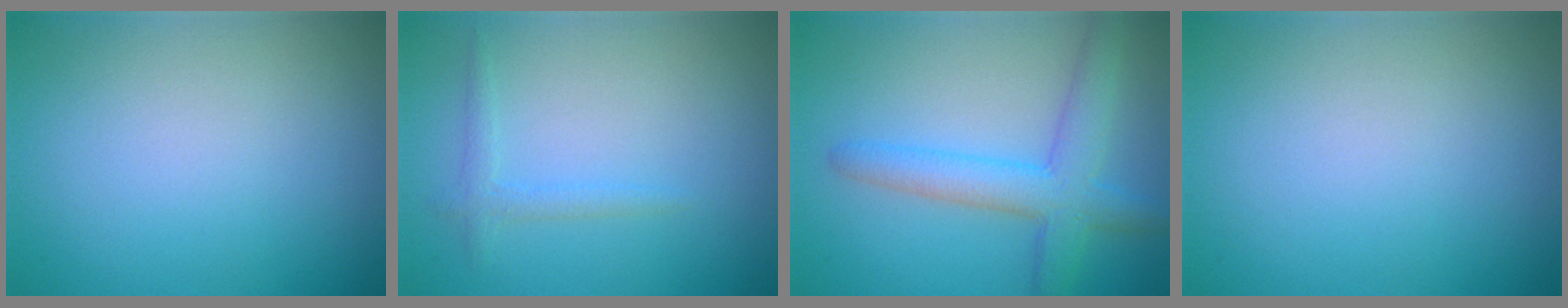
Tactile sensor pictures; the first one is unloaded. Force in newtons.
{"total": 1.3, "press": 1.3, "slide": 0.1}
{"total": 4.8, "press": 4.8, "slide": 0.3}
{"total": 0.0}